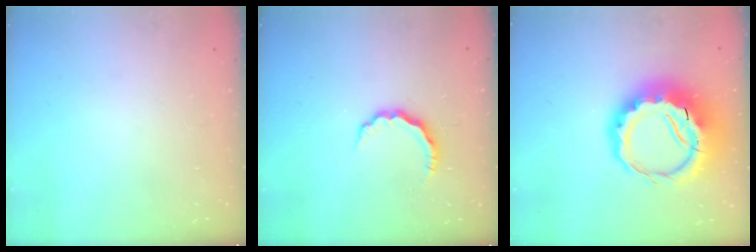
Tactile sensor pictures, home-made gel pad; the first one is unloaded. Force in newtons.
{"total": 6.4, "press": 6.3, "slide": 1.0}
{"total": 16.5, "press": 16.2, "slide": 3.4}